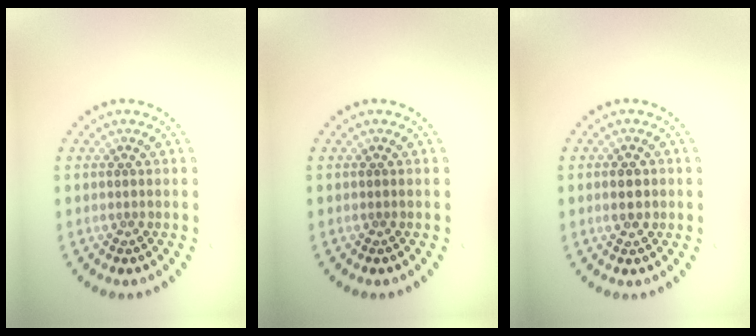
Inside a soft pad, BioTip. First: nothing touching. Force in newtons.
{"total": 0.0}
{"total": 2.2, "press": 2.2, "slide": 0.1}